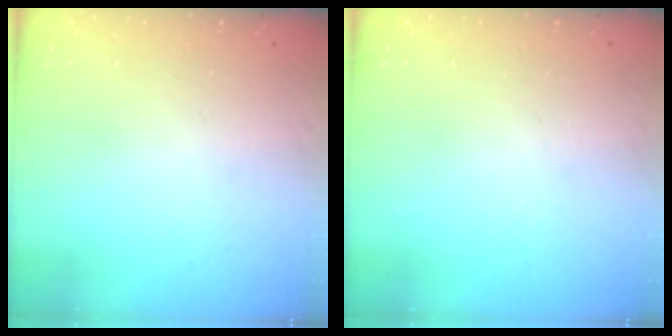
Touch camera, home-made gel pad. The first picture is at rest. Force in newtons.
{"total": 0.0}